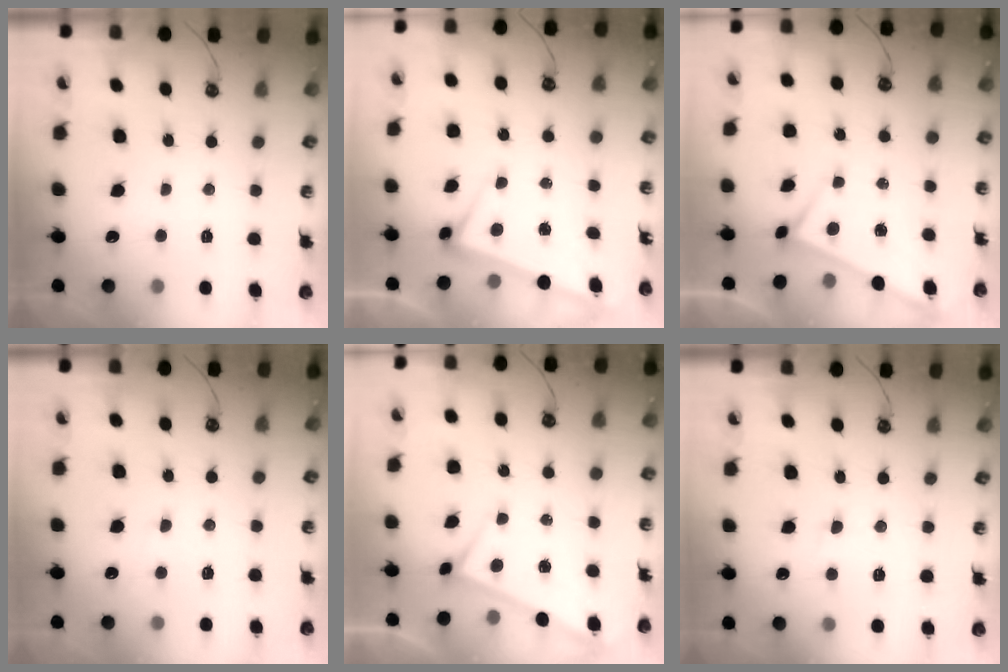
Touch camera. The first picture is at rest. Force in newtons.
{"total": 2.5, "press": 2.4, "slide": 0.6}
{"total": 3.2, "press": 3.2, "slide": 0.3}
{"total": 4.4, "press": 4.4, "slide": 0.5}
{"total": 3.3, "press": 3.3, "slide": 0.3}
{"total": 1.6, "press": 1.4, "slide": 0.8}